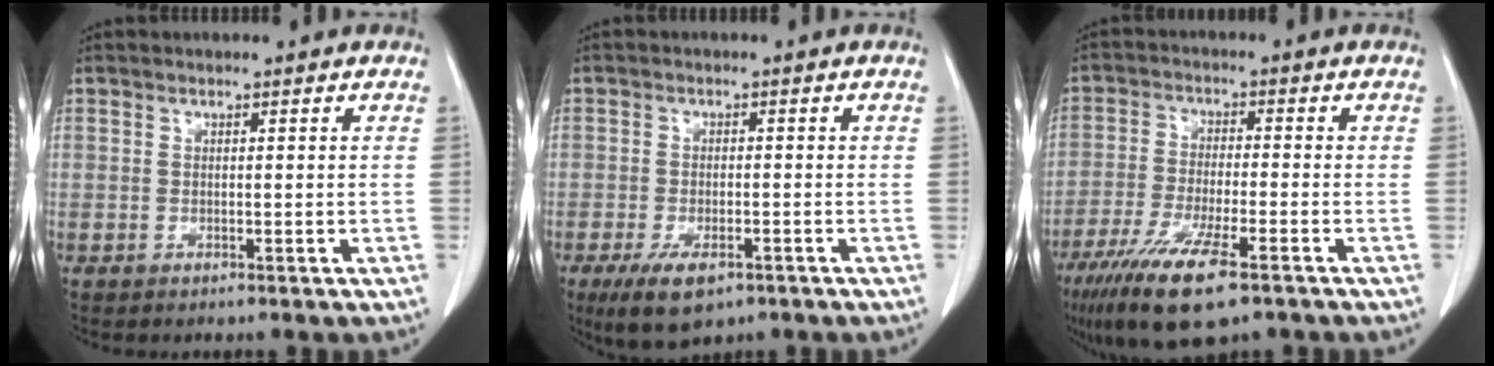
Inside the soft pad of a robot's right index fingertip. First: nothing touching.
{"total": 6.5, "force": [-4.0, 2.9, 4.3], "torque": [-0.079, -0.008, -0.062]}
{"total": 11.9, "force": [-7.5, 2.0, 9.0], "torque": [-0.166, -0.028, -0.126]}